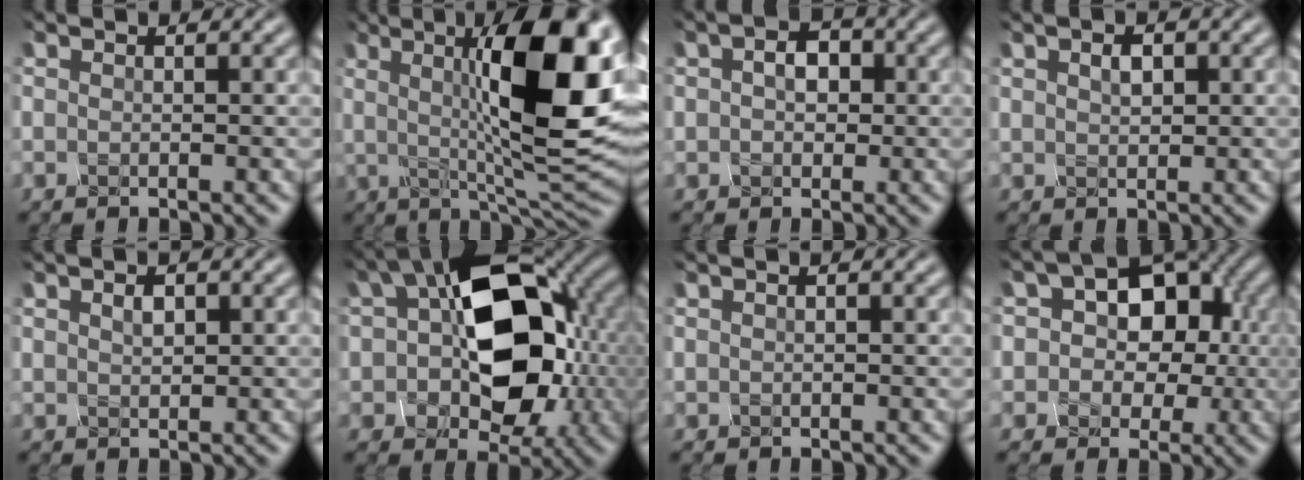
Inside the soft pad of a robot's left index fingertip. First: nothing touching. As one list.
[{"total": 13.8, "force": [1.4, 4.1, 13.1], "torque": [-0.184, 0.003, 0.010]}, {"total": 3.1, "force": [-0.1, 2.3, 2.1], "torque": [-0.037, 0.006, -0.012]}, {"total": 1.7, "force": [0.1, 1.1, 1.3], "torque": [-0.024, 0.002, 0.001]}, {"total": 1.4, "force": [0.1, 0.8, 1.1], "torque": [-0.019, 0.002, 0.004]}, {"total": 14.2, "force": [0.7, 9.1, 10.9], "torque": [-0.151, 0.006, 0.006]}, {"total": 0.0}, {"total": 8.5, "force": [0.6, 6.1, 5.8], "torque": [-0.058, 0.015, -0.014]}]